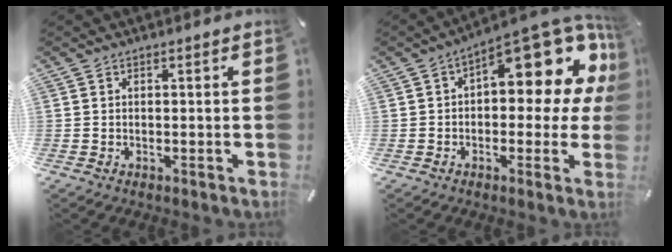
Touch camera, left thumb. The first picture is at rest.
{"total": 16.1, "force": [7.8, 7.2, 12.1], "torque": [-0.152, -0.066, 0.128]}